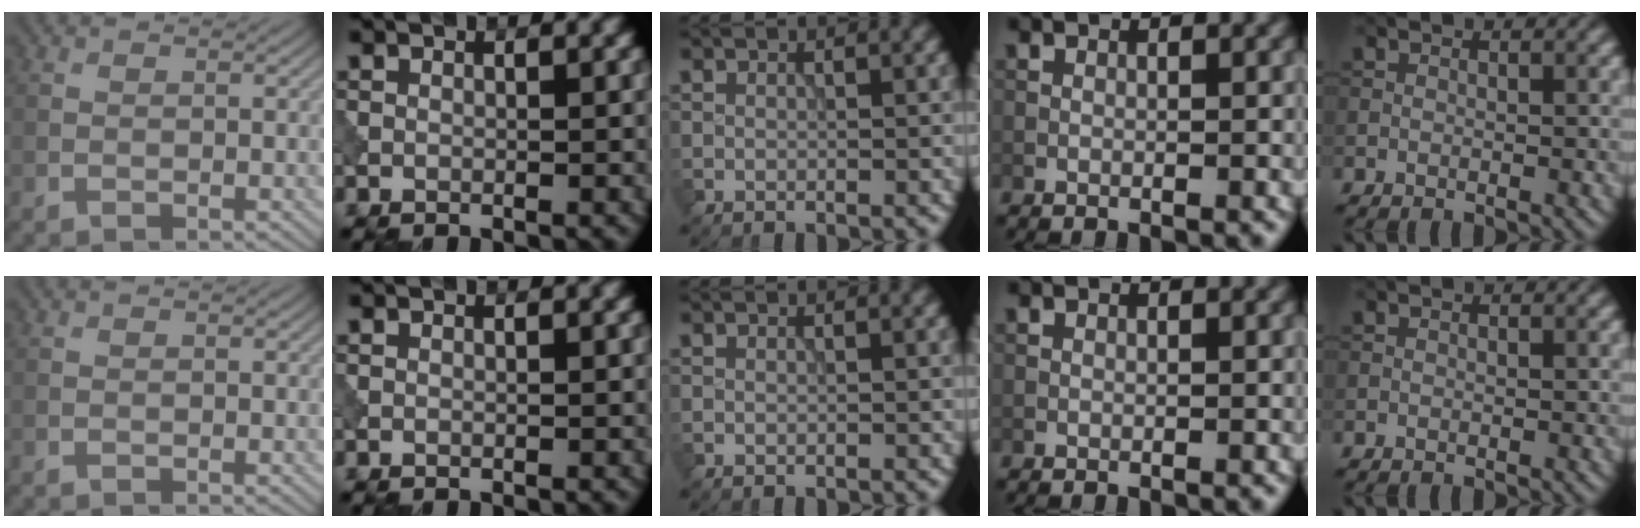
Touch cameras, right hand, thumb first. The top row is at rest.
{}